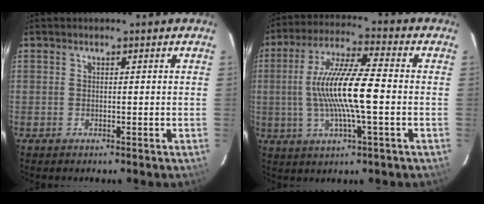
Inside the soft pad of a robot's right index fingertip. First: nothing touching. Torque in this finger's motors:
{"motor_torque": [1.81, -0.33, 1.05, 0.21]}